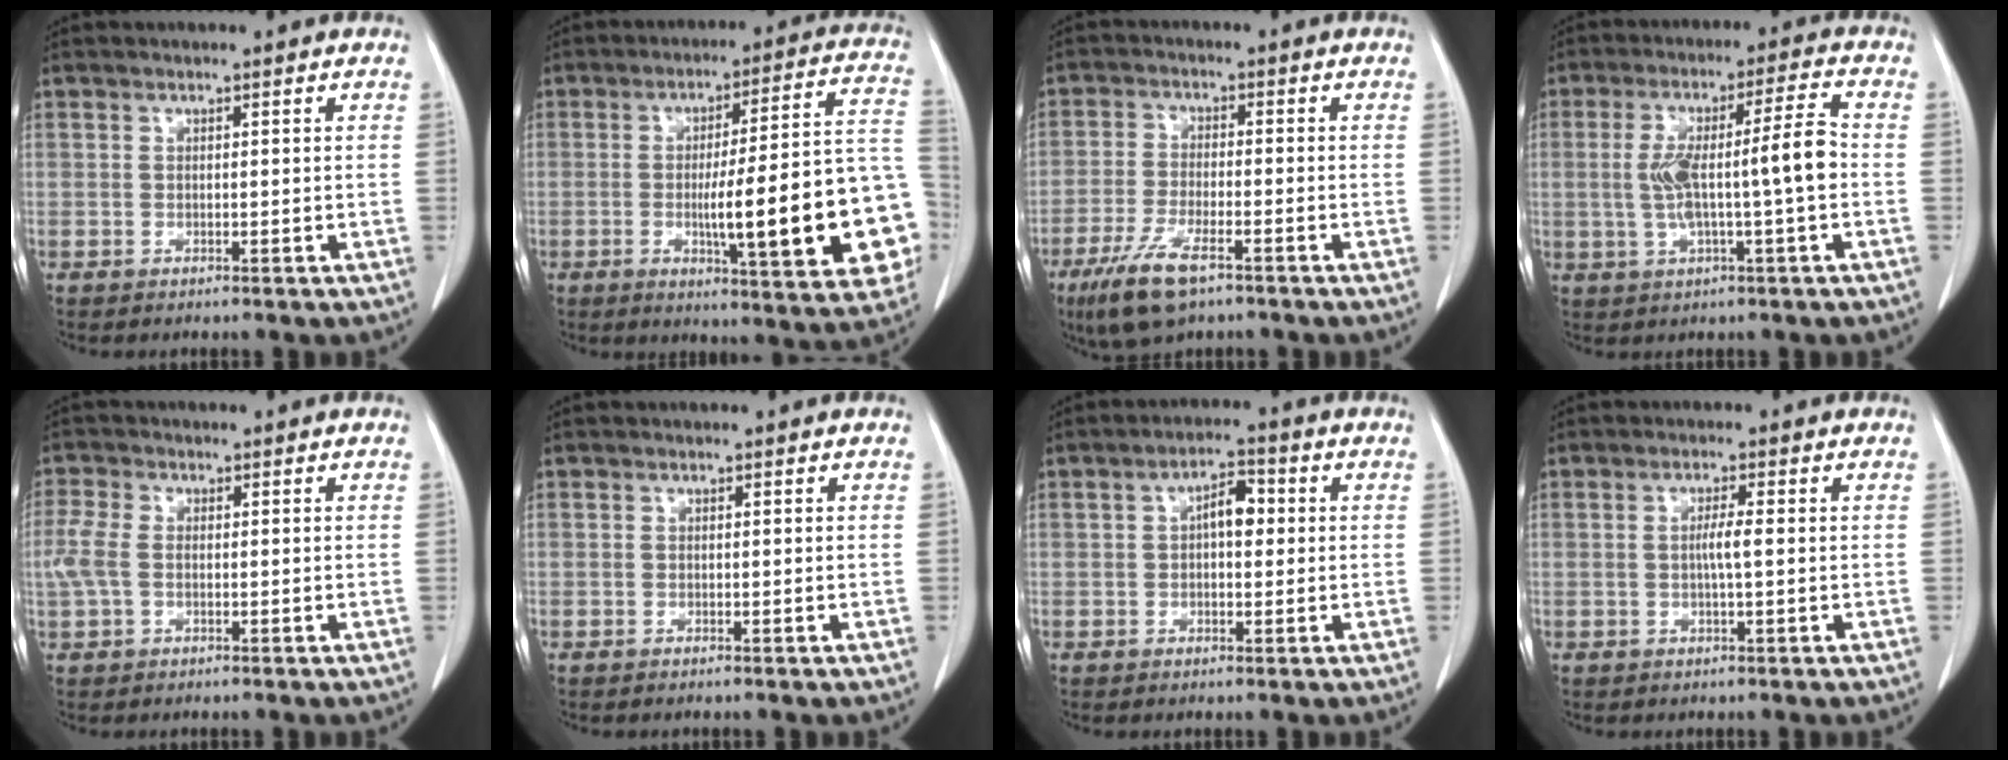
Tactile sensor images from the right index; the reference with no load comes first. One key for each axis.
{"total": 22.0, "fx": -4.2, "fy": 2.8, "fz": 21.4, "tx": -0.204, "ty": 0.025, "tz": -0.044}
{"total": 8.6, "fx": -5.4, "fy": 2.0, "fz": 6.4, "tx": -0.130, "ty": -0.018, "tz": -0.094}
{"total": 10.1, "fx": -0.7, "fy": 0.6, "fz": 10.1, "tx": -0.180, "ty": 0.025, "tz": -0.009}
{"total": 4.2, "fx": -0.3, "fy": 2.6, "fz": 3.3, "tx": -0.105, "ty": 0.011, "tz": -0.009}
{"total": 0.0}
{"total": 3.9, "fx": 0.4, "fy": 1.7, "fz": 3.5, "tx": -0.057, "ty": 0.014, "tz": 0.004}
{"total": 2.4, "fx": -0.1, "fy": -0.1, "fz": 2.4, "tx": -0.045, "ty": 0.000, "tz": -0.003}